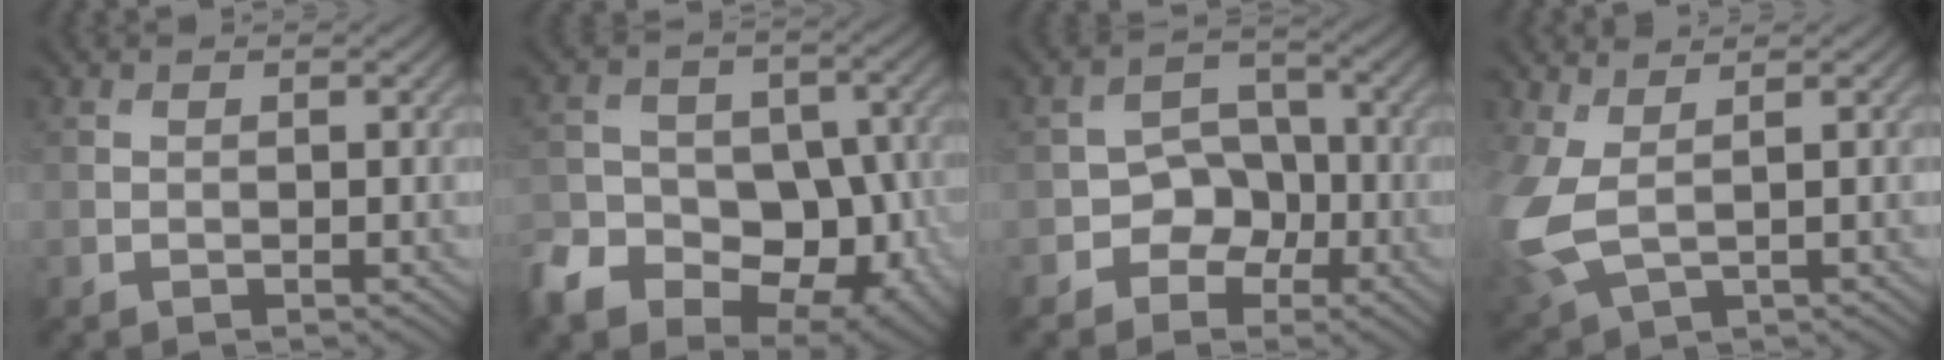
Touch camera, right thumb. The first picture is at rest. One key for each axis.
{"total": 12.9, "fx": -5.9, "fy": 9.0, "fz": 7.0, "tx": -0.145, "ty": -0.014, "tz": -0.101}
{"total": 5.0, "fx": -2.2, "fy": 4.0, "fz": 2.1, "tx": -0.020, "ty": 0.008, "tz": -0.054}
{"total": 6.9, "fx": 0.5, "fy": 3.9, "fz": 5.7, "tx": -0.167, "ty": -0.007, "tz": 0.010}